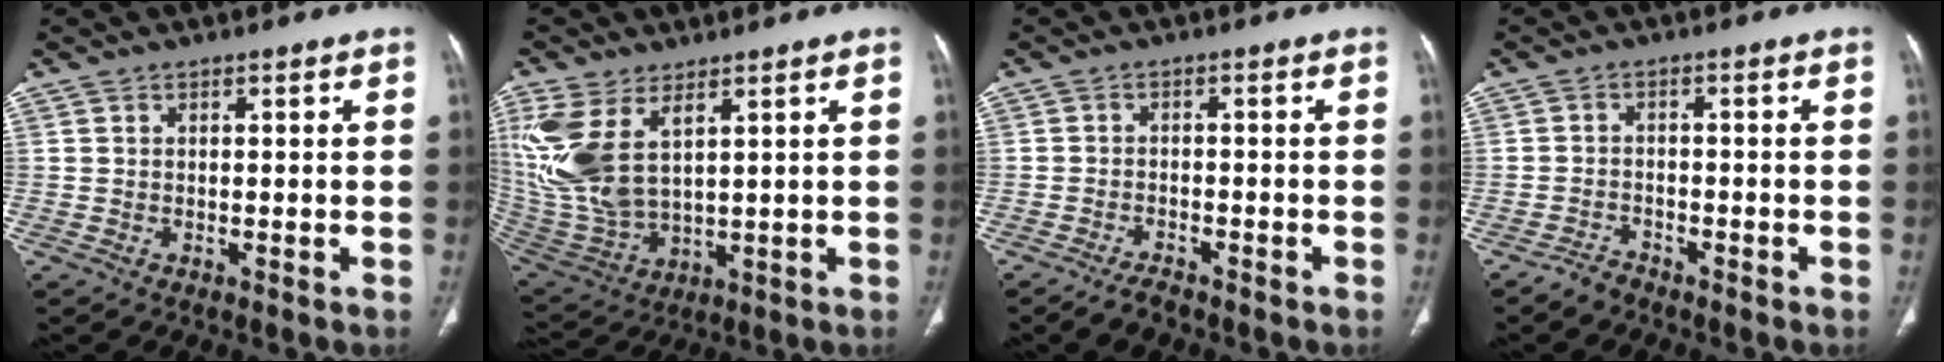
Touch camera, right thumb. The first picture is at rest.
{"total": 14.8, "force": [5.6, 7.6, 11.4], "torque": [-0.260, -0.015, 0.135]}
{"total": 3.2, "force": [-2.7, 1.1, 1.3], "torque": [-0.030, 0.010, -0.045]}
{"total": 2.6, "force": [-2.3, 1.1, 0.4], "torque": [-0.014, 0.011, -0.040]}